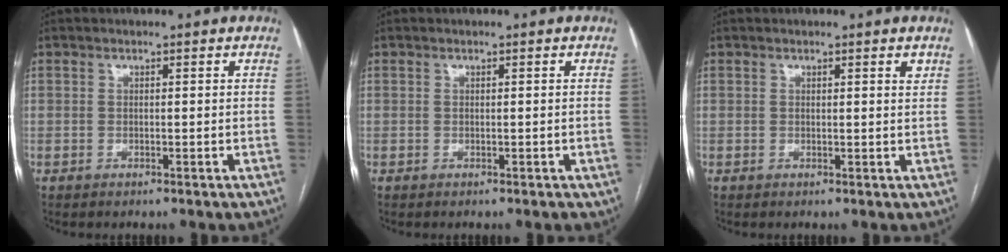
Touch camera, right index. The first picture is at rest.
{"total": 0.6, "force": [-0.4, 0.2, 0.4], "torque": [-0.005, -0.001, -0.003]}
{"total": 1.0, "force": [0.7, 0.1, 0.8], "torque": [-0.009, -0.002, 0.006]}